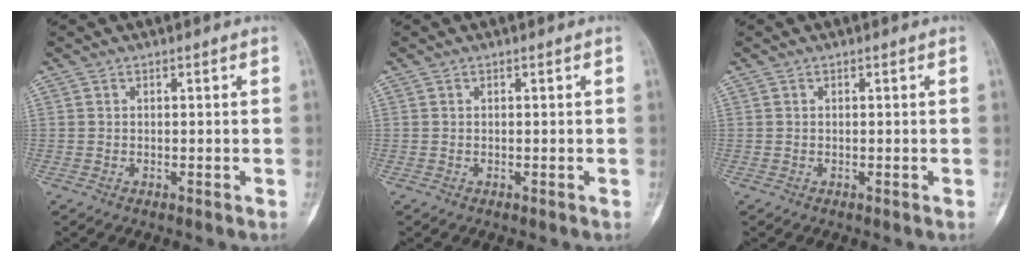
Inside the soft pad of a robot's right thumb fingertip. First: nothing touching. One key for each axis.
{"total": 0.0}
{"total": 0.0}